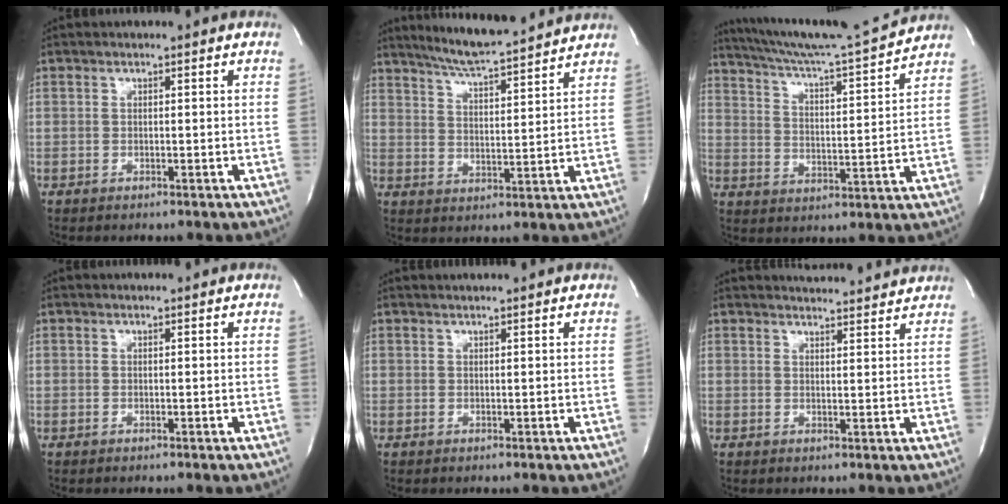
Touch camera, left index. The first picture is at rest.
{"total": 12.6, "force": [11.5, 0.3, 5.0], "torque": [-0.088, 0.008, 0.175]}
{"total": 16.1, "force": [15.0, -1.3, 5.6], "torque": [-0.106, -0.030, 0.226]}
{"total": 0.0}
{"total": 2.2, "force": [2.1, -0.1, 0.6], "torque": [-0.009, 0.014, 0.032]}
{"total": 7.7, "force": [7.6, 0.7, 1.3], "torque": [-0.024, 0.003, 0.087]}